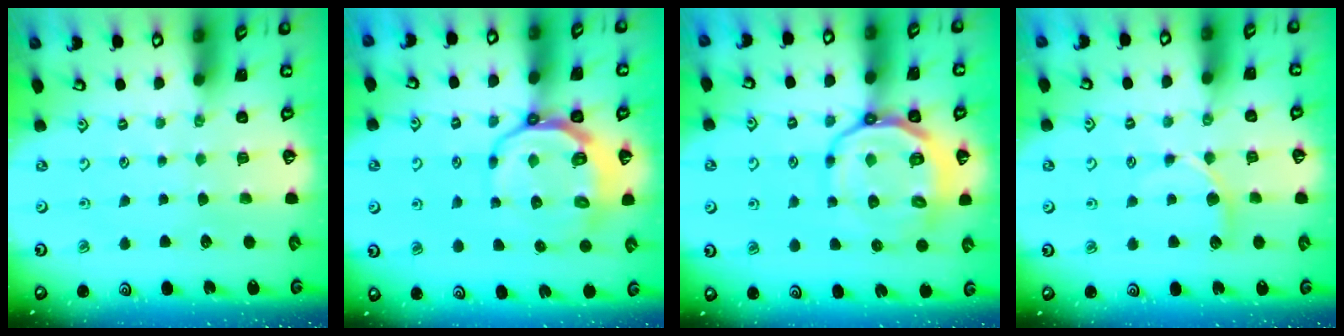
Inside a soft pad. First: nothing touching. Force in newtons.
{"total": 10.8, "press": 10.3, "slide": 3.0}
{"total": 14.9, "press": 14.6, "slide": 2.8}
{"total": 5.6, "press": 5.5, "slide": 0.8}